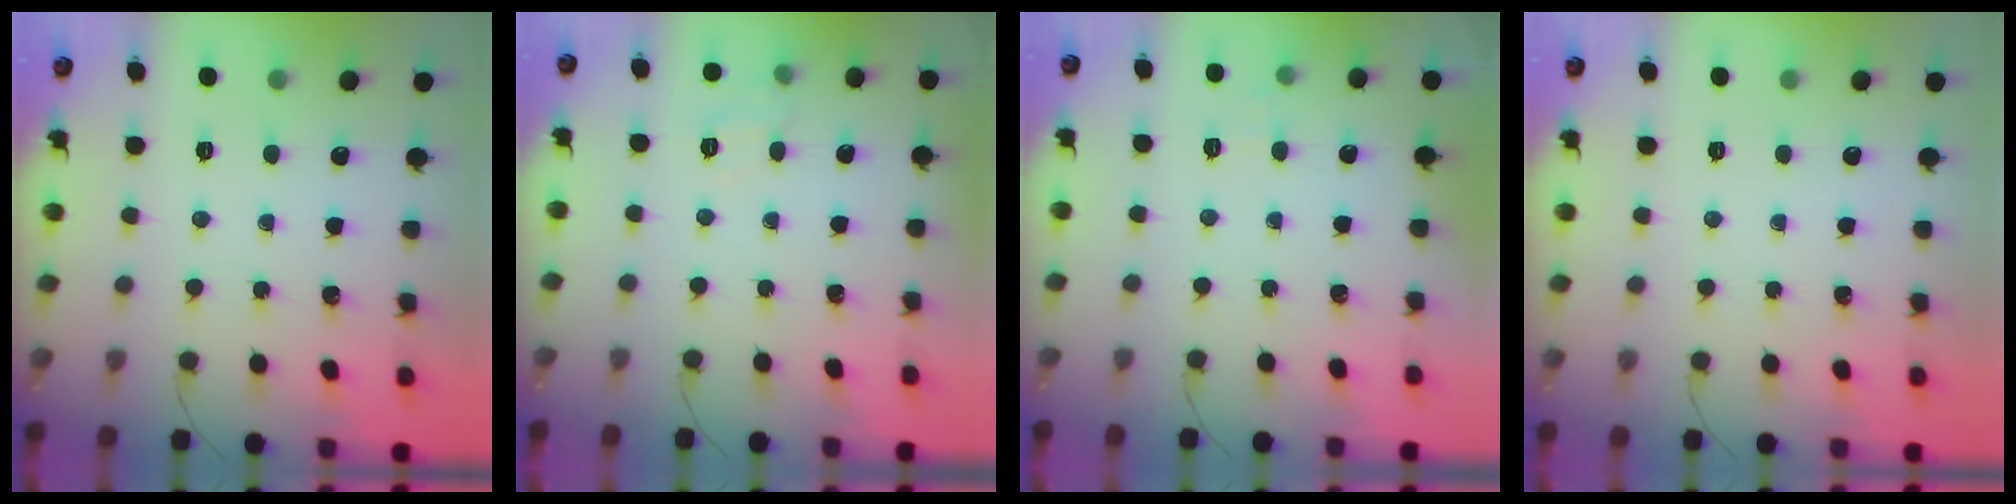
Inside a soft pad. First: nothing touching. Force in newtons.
{"total": 7.4, "press": 7.3, "slide": 1.6}
{"total": 5.5, "press": 5.3, "slide": 1.5}
{"total": 0.0}